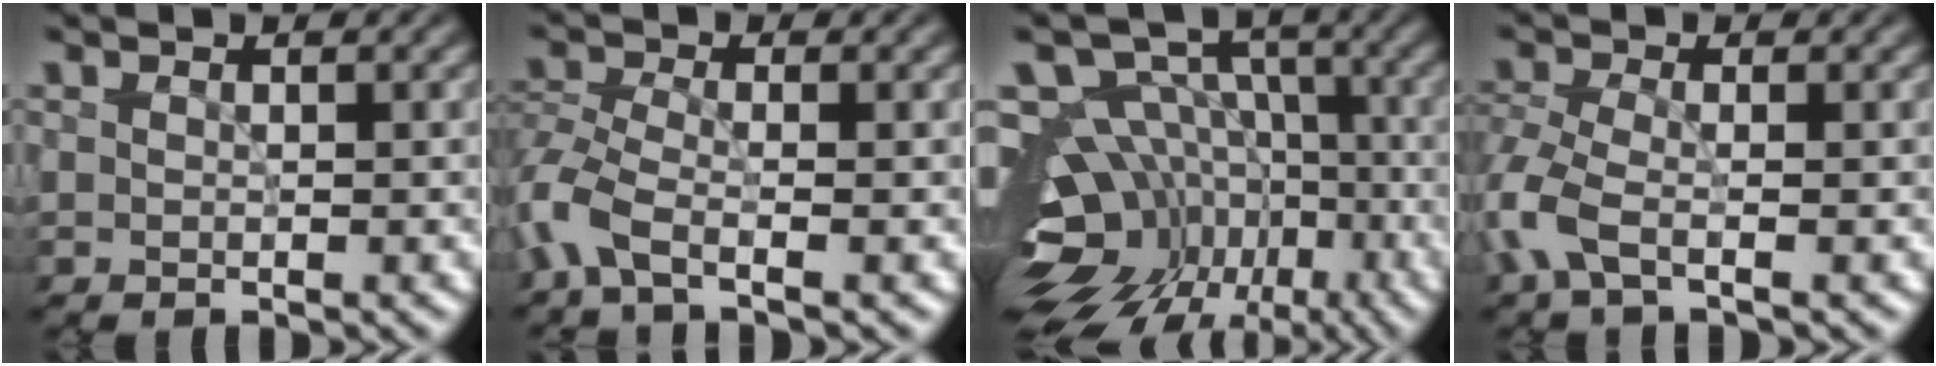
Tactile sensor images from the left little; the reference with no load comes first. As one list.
[{"total": 3.9, "force": [-2.3, 1.3, 2.8], "torque": [-0.075, -0.009, -0.065]}, {"total": 15.1, "force": [-6.1, 11.4, 7.8], "torque": [-0.130, -0.005, -0.069]}, {"total": 3.4, "force": [-1.6, 1.2, 2.8], "torque": [-0.076, -0.008, -0.048]}]